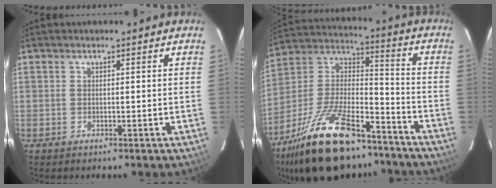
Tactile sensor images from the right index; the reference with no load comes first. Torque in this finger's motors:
{"motor_torque": [1.08, -1.06, 1.05, 0.21]}